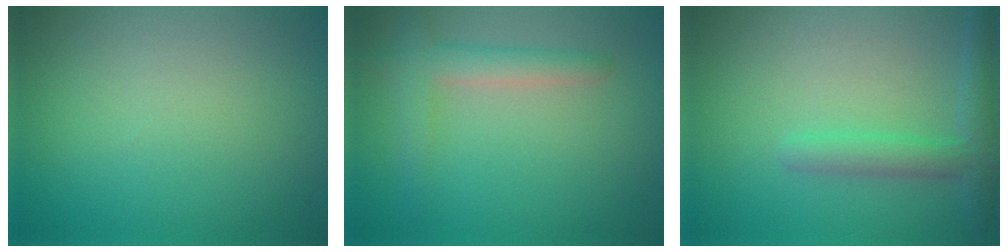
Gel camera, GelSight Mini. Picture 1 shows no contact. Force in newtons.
{"total": 2.9, "press": 2.9, "slide": 0.2}
{"total": 2.6, "press": 2.6, "slide": 0.2}